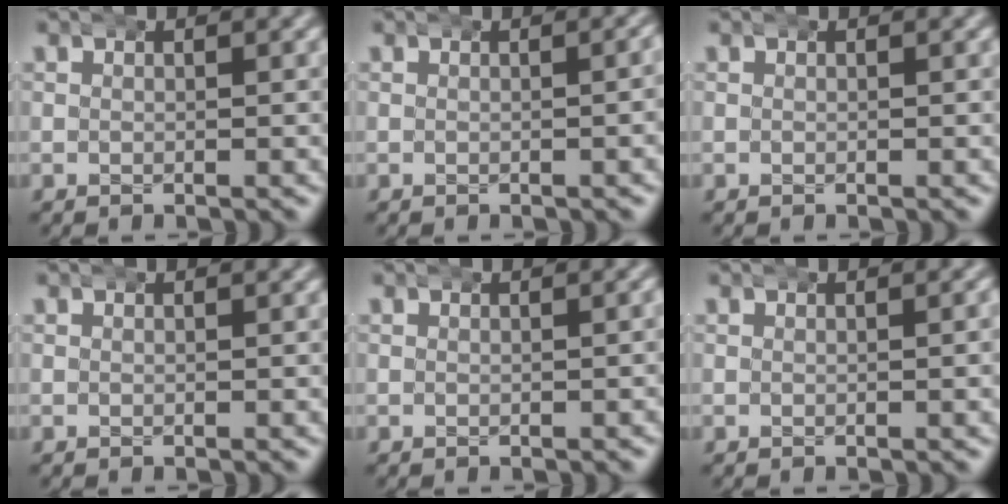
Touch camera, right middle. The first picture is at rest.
{"total": 1.1, "force": [0.2, 0.3, 1.0], "torque": [-0.007, 0.014, -0.002]}
{"total": 0.0}
{"total": 0.0}
{"total": 0.6, "force": [-0.1, 0.3, 0.5], "torque": [-0.004, 0.007, -0.004]}
{"total": 0.7, "force": [0.3, -0.1, 0.6], "torque": [-0.007, 0.011, 0.000]}